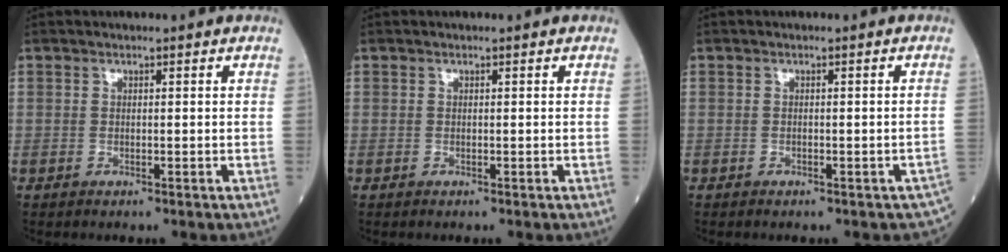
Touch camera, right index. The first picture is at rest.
{"total": 0.0}
{"total": 2.5, "force": [-2.0, 1.0, 1.0], "torque": [-0.002, 0.011, -0.019]}